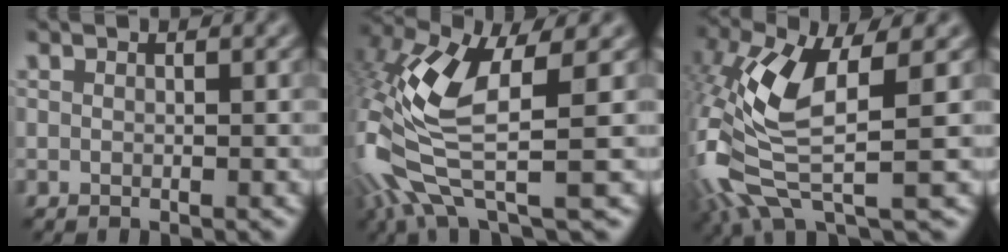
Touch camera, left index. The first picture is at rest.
{"total": 10.2, "force": [-1.9, 3.5, 9.4], "torque": [-0.224, -0.011, -0.049]}
{"total": 9.9, "force": [-0.8, 3.6, 9.2], "torque": [-0.220, -0.010, -0.030]}